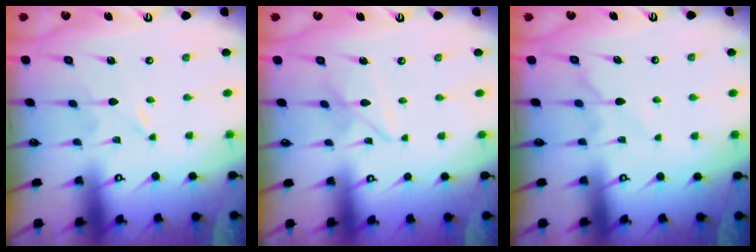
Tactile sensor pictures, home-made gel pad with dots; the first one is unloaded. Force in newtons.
{"total": 7.3, "press": 7.3, "slide": 0.5}
{"total": 6.5, "press": 6.5, "slide": 0.8}